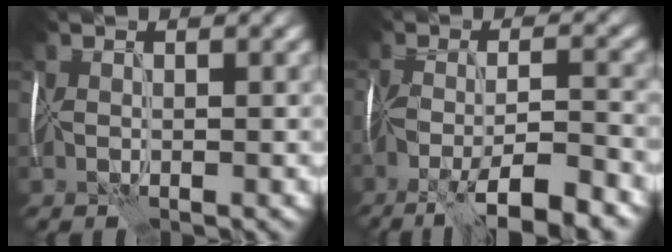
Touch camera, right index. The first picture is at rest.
{"total": 7.9, "force": [-4.7, 1.6, 6.2], "torque": [-0.097, -0.002, -0.086]}